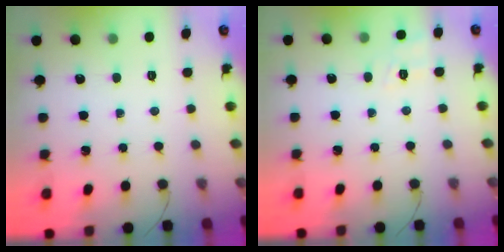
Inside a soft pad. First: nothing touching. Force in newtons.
{"total": 9.4, "press": 9.1, "slide": 2.2}